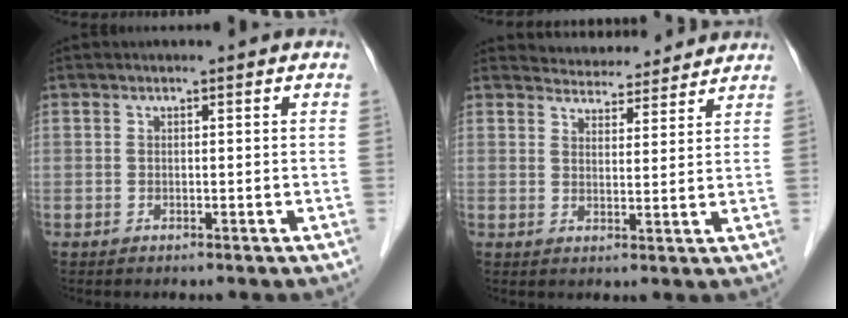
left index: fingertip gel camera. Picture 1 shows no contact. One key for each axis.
{"total": 7.5, "fx": 7.3, "fy": 1.7, "fz": 0.5, "tx": -0.006, "ty": 0.014, "tz": 0.095}